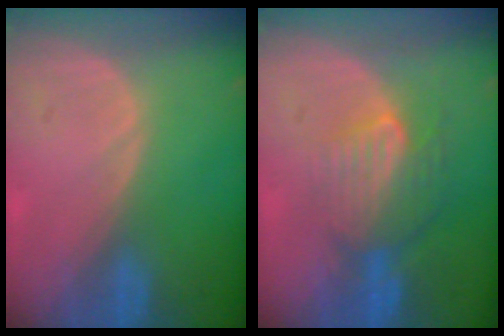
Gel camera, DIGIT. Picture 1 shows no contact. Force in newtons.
{"total": 7.9, "press": 7.3, "slide": 3.0}